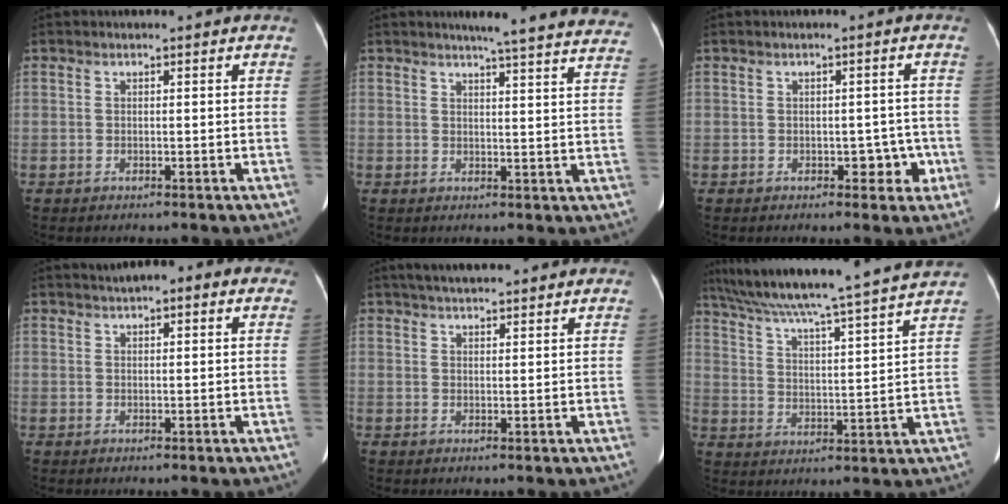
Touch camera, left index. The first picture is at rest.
{"total": 18.4, "force": [17.2, 1.6, 6.4], "torque": [-0.069, -0.043, 0.185]}
{"total": 3.1, "force": [-1.2, 2.0, 2.1], "torque": [-0.019, 0.008, -0.012]}
{"total": 6.4, "force": [4.7, 1.9, 3.9], "torque": [-0.047, 0.026, 0.060]}
{"total": 11.2, "force": [9.8, 1.9, 5.0], "torque": [-0.073, 0.034, 0.128]}
{"total": 25.0, "force": [22.2, -0.8, 11.5], "torque": [-0.199, -0.018, 0.311]}